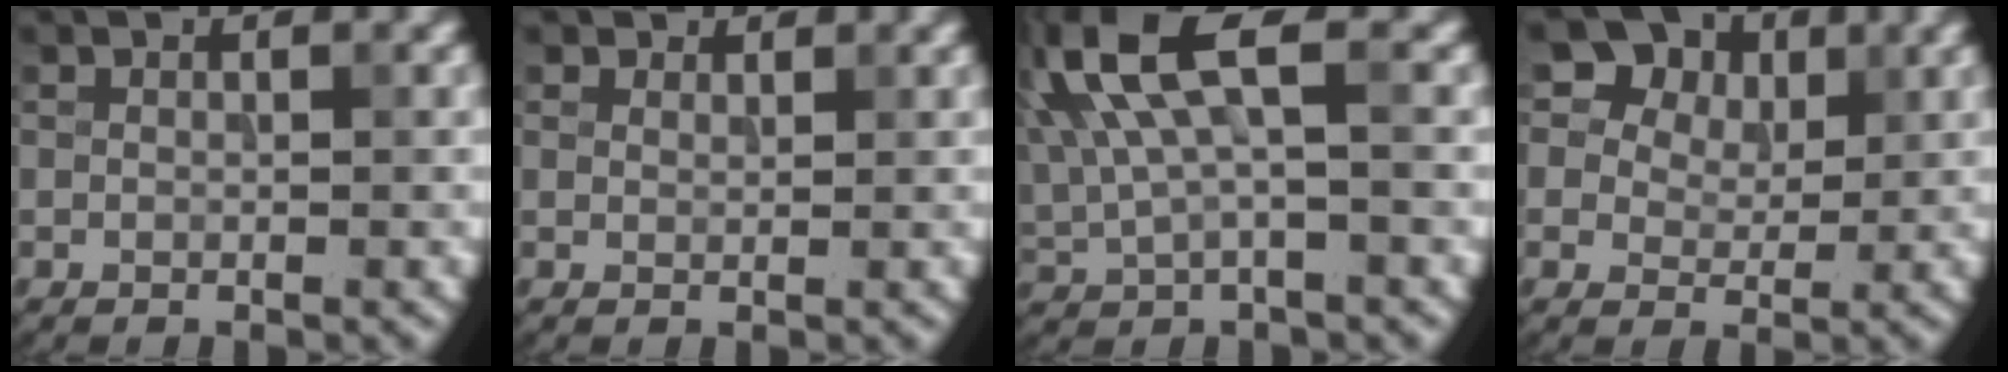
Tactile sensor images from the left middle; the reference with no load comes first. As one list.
[{"total": 1.4, "force": [1.2, 0.6, 0.2], "torque": [-0.007, -0.004, 0.013]}, {"total": 7.5, "force": [2.4, 2.6, 6.6], "torque": [-0.147, 0.013, 0.043]}, {"total": 11.8, "force": [7.0, 8.0, 5.1], "torque": [-0.107, 0.034, 0.099]}]